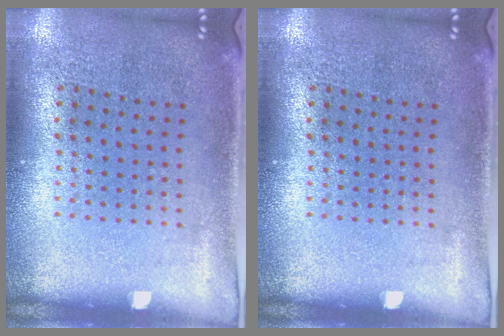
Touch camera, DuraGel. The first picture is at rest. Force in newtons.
{"total": 0.0}